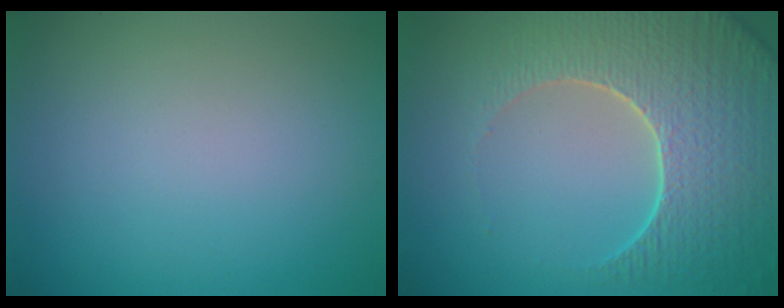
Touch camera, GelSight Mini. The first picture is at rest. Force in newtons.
{"total": 7.3, "press": 5.8, "slide": 4.3}